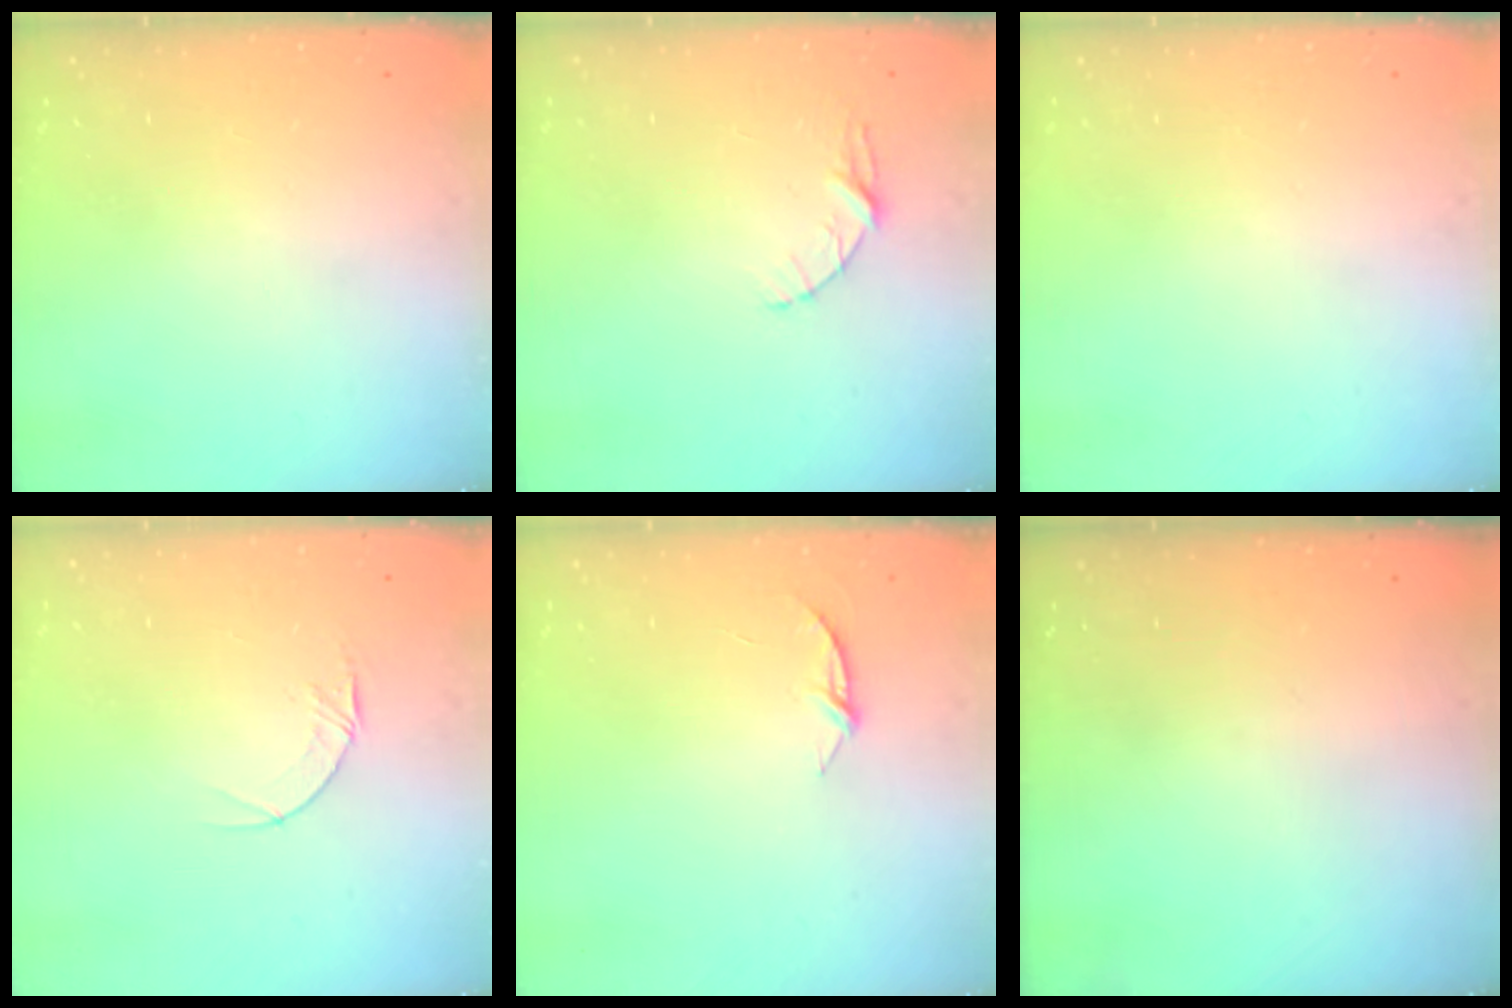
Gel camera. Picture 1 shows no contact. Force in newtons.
{"total": 3.4, "press": 3.3, "slide": 0.5}
{"total": 0.0}
{"total": 4.1, "press": 4.1, "slide": 0.4}
{"total": 4.3, "press": 4.3, "slide": 0.4}
{"total": 0.0}